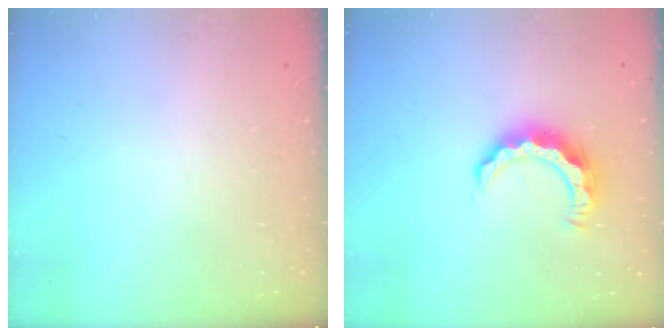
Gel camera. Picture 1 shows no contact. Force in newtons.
{"total": 8.1, "press": 8.0, "slide": 0.3}